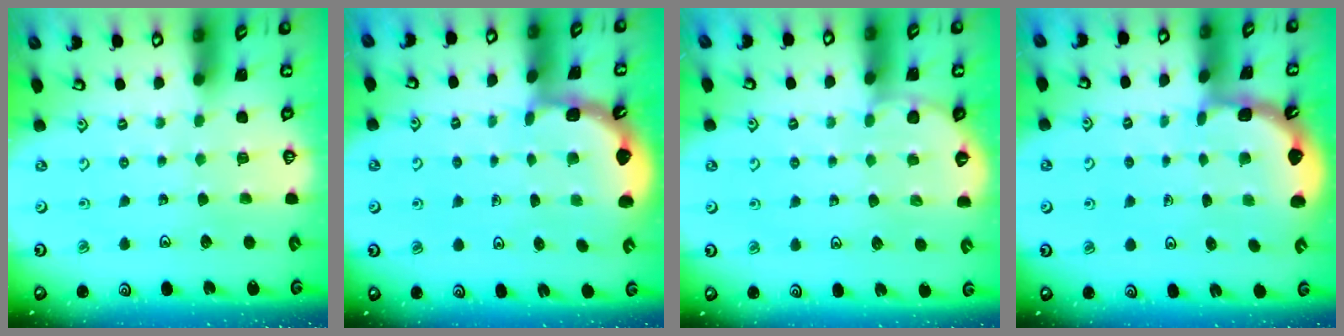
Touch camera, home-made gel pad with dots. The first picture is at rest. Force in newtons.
{"total": 2.1, "press": 2.1, "slide": 0.2}
{"total": 4.0, "press": 4.0, "slide": 0.4}
{"total": 1.9, "press": 1.9, "slide": 0.2}